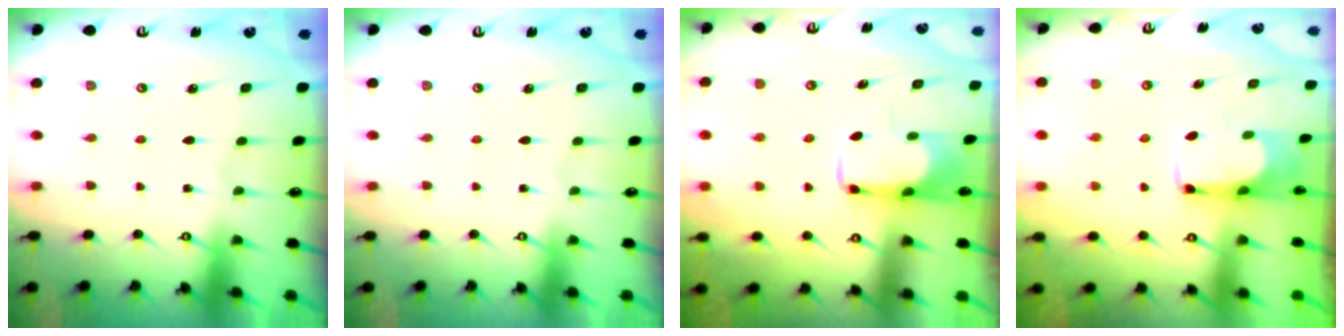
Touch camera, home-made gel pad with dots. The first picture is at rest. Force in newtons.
{"total": 0.0}
{"total": 1.9, "press": 1.9, "slide": 0.4}
{"total": 5.3, "press": 5.3, "slide": 0.5}